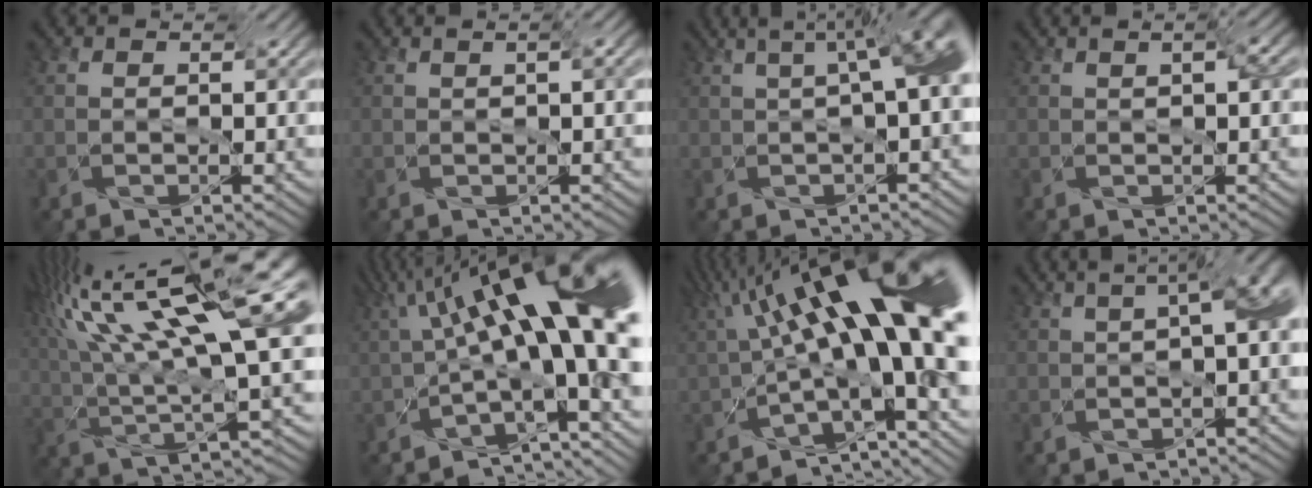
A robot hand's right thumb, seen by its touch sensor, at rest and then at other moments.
{"total": 1.1, "force": [0.4, -0.2, 1.0], "torque": [-0.011, 0.003, 0.007]}
{"total": 12.1, "force": [2.9, 4.4, 10.9], "torque": [-0.108, 0.067, 0.032]}
{"total": 1.8, "force": [0.6, -0.1, 1.7], "torque": [-0.022, 0.006, 0.010]}
{"total": 16.5, "force": [5.9, 5.8, 14.2], "torque": [-0.247, 0.031, 0.101]}
{"total": 12.8, "force": [1.1, 3.5, 12.2], "torque": [-0.181, 0.032, 0.018]}
{"total": 14.1, "force": [1.2, 4.2, 13.4], "torque": [-0.206, 0.037, 0.016]}
{"total": 9.5, "force": [1.5, 3.4, 8.8], "torque": [-0.068, 0.055, 0.008]}